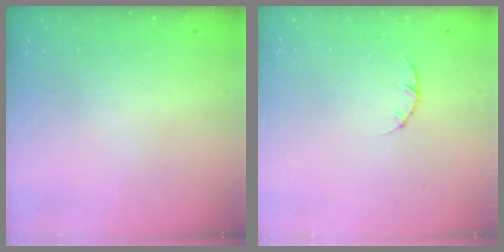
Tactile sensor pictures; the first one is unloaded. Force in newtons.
{"total": 1.4, "press": 1.3, "slide": 0.3}